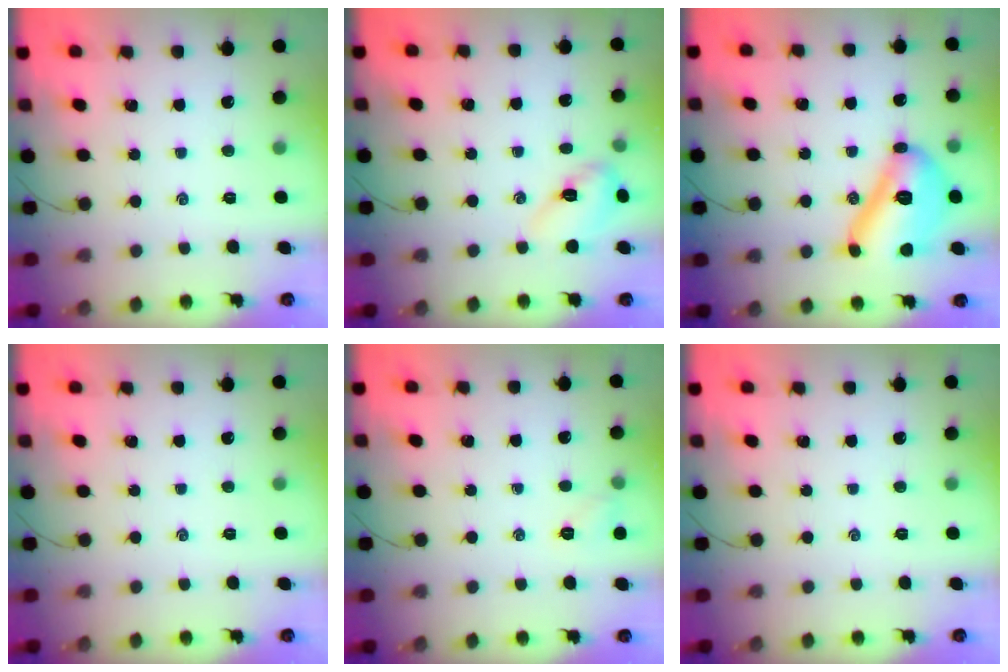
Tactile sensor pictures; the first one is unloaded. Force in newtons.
{"total": 8.1, "press": 8.1, "slide": 0.8}
{"total": 17.7, "press": 17.7, "slide": 1.1}
{"total": 0.0}
{"total": 5.5, "press": 5.3, "slide": 1.5}
{"total": 0.0}